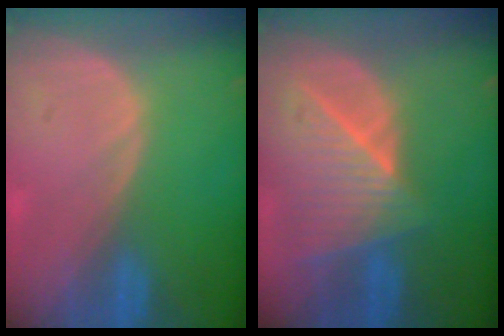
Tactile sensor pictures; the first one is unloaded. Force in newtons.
{"total": 8.6, "press": 7.7, "slide": 3.8}